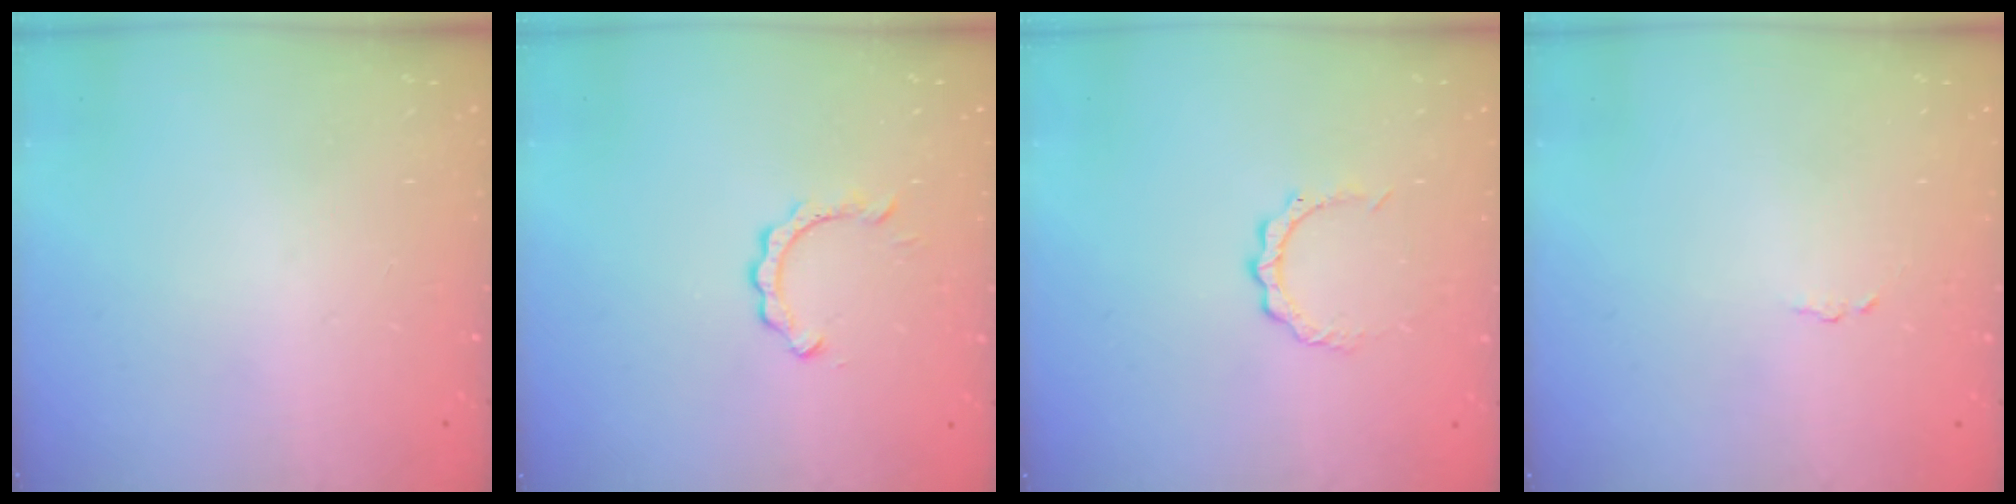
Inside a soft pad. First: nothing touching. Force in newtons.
{"total": 2.3, "press": 2.3, "slide": 0.2}
{"total": 3.0, "press": 3.0, "slide": 0.2}
{"total": 1.7, "press": 1.7, "slide": 0.1}